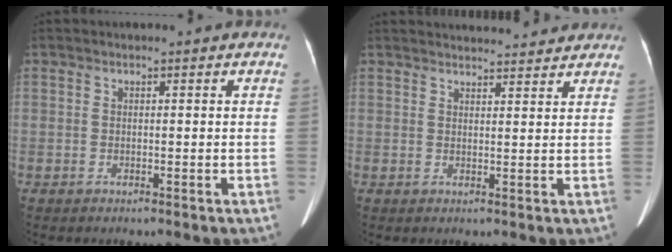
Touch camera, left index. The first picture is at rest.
{"total": 9.8, "force": [9.4, 1.0, 2.3], "torque": [-0.022, 0.007, 0.110]}